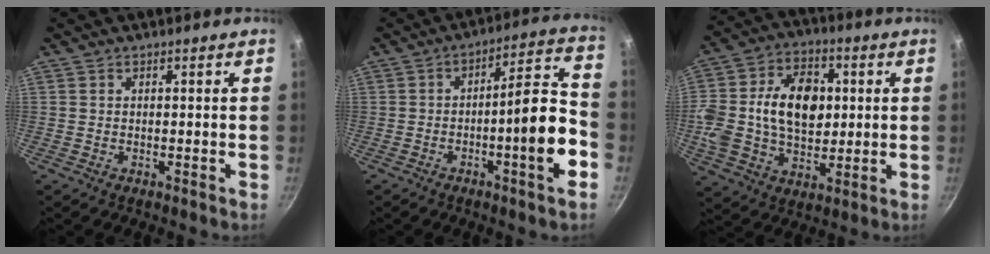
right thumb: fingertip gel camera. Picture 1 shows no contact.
{"total": 13.5, "force": [-4.2, 2.7, 12.5], "torque": [-0.165, 0.046, -0.068]}
{"total": 20.5, "force": [1.9, 14.3, 14.5], "torque": [-0.253, 0.023, 0.027]}